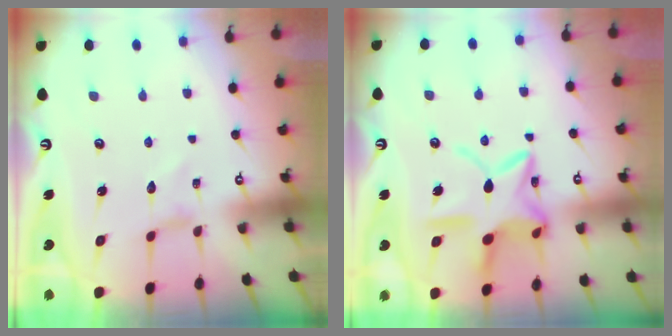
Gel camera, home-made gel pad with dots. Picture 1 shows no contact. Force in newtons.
{"total": 14.9, "press": 14.9, "slide": 1.1}